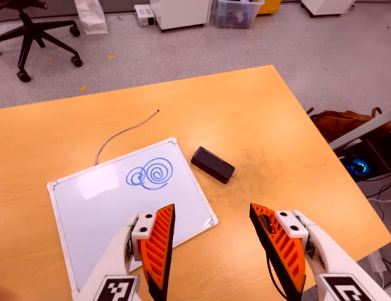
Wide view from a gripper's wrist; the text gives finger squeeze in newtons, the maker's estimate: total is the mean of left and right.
{"total": 0.0}